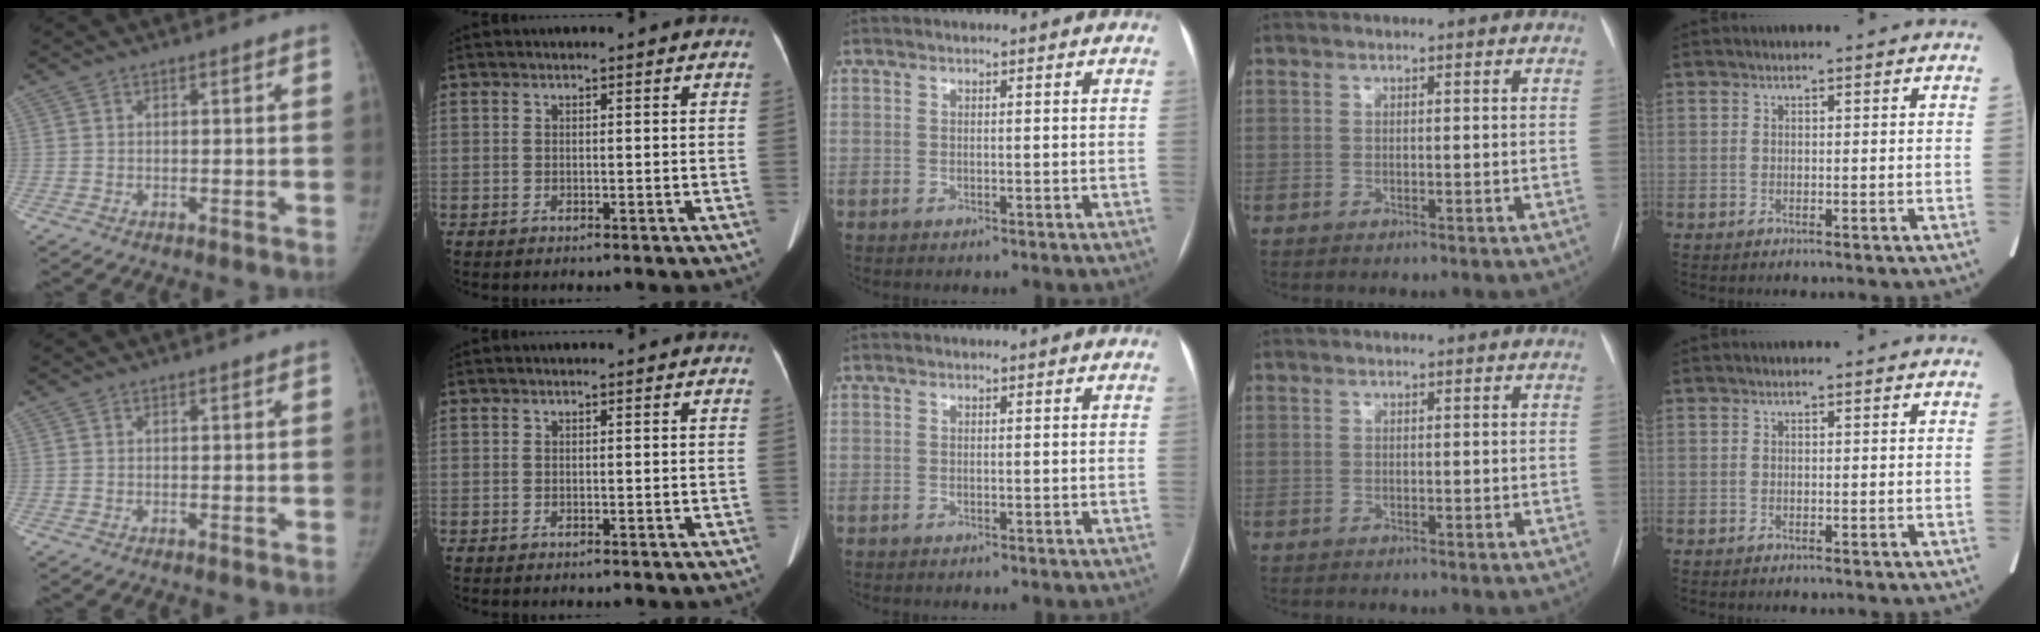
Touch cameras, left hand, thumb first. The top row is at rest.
{}